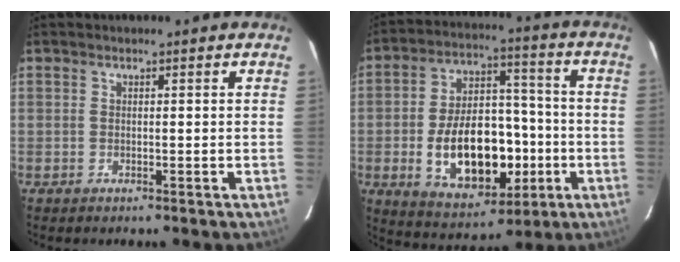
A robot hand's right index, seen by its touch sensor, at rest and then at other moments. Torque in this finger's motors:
{"motor_torque": [1.35, -0.79, 1.06, 0.21]}